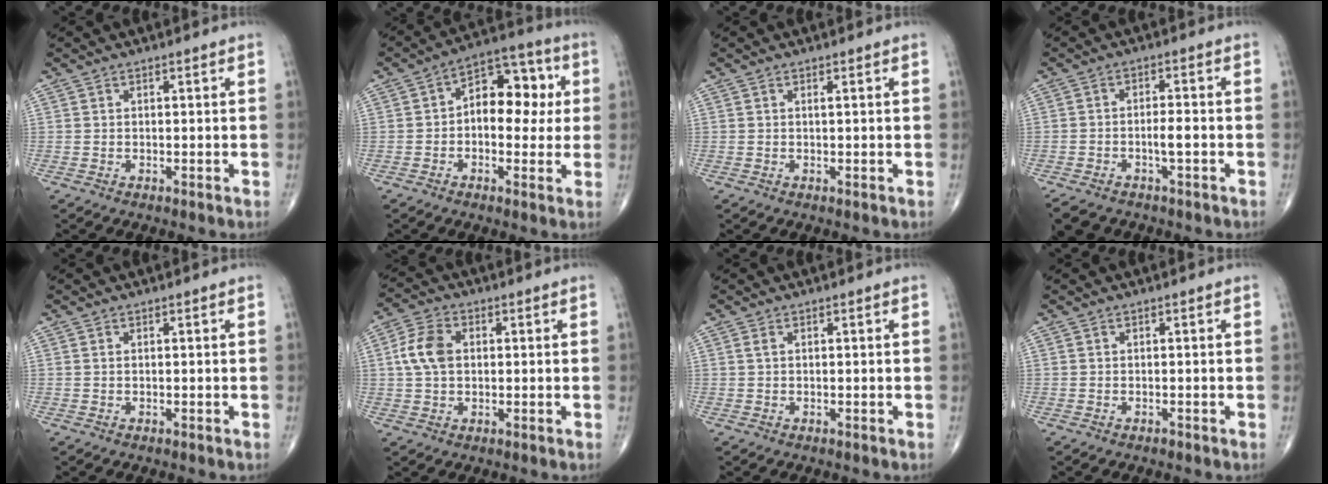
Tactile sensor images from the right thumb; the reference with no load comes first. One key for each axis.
{"total": 12.3, "fx": 1.1, "fy": 7.7, "fz": 9.5, "tx": -0.089, "ty": 0.033, "tz": 0.007}
{"total": 0.0}
{"total": 7.3, "fx": -4.0, "fy": 3.7, "fz": 4.9, "tx": -0.082, "ty": 0.021, "tz": -0.058}
{"total": 0.0}
{"total": 7.2, "fx": 0.8, "fy": 4.9, "fz": 5.3, "tx": -0.106, "ty": 0.013, "tz": 0.010}
{"total": 0.8, "fx": 0.3, "fy": 0.4, "fz": 0.6, "tx": -0.014, "ty": 0.007, "tz": 0.006}
{"total": 0.0}